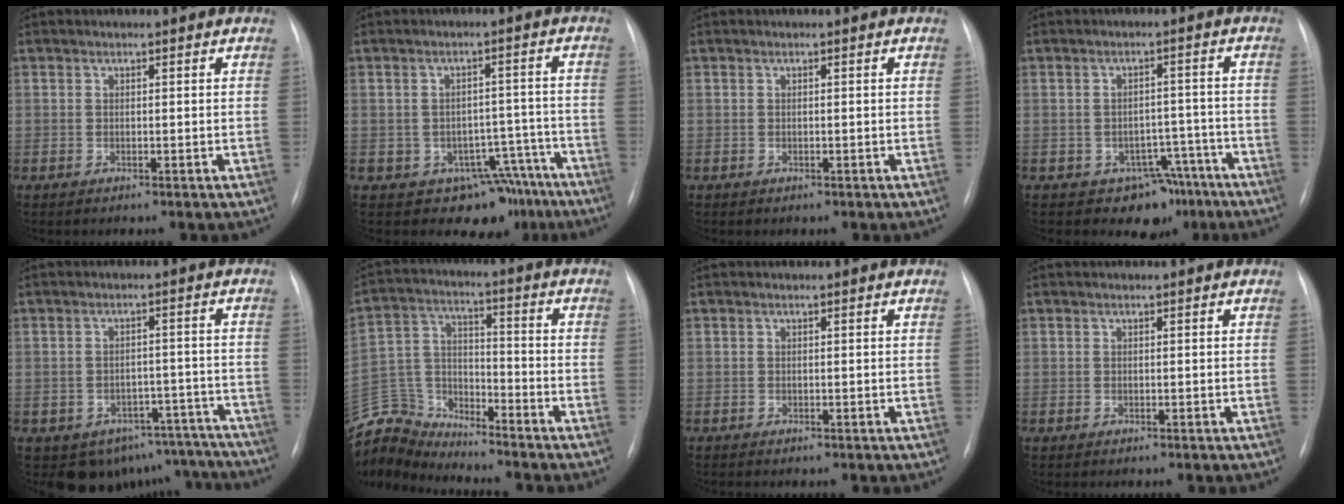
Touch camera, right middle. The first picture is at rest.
{"total": 9.2, "force": [-6.2, 6.5, 1.7], "torque": [0.009, 0.046, -0.075]}
{"total": 0.0}
{"total": 7.0, "force": [-4.6, 4.9, 1.6], "torque": [0.002, 0.026, -0.055]}
{"total": 12.8, "force": [-10.8, 6.8, 1.5], "torque": [0.006, 0.038, -0.120]}
{"total": 11.7, "force": [-11.5, 2.1, -0.1], "torque": [-0.007, 0.035, -0.228]}
{"total": 0.0}
{"total": 0.0}